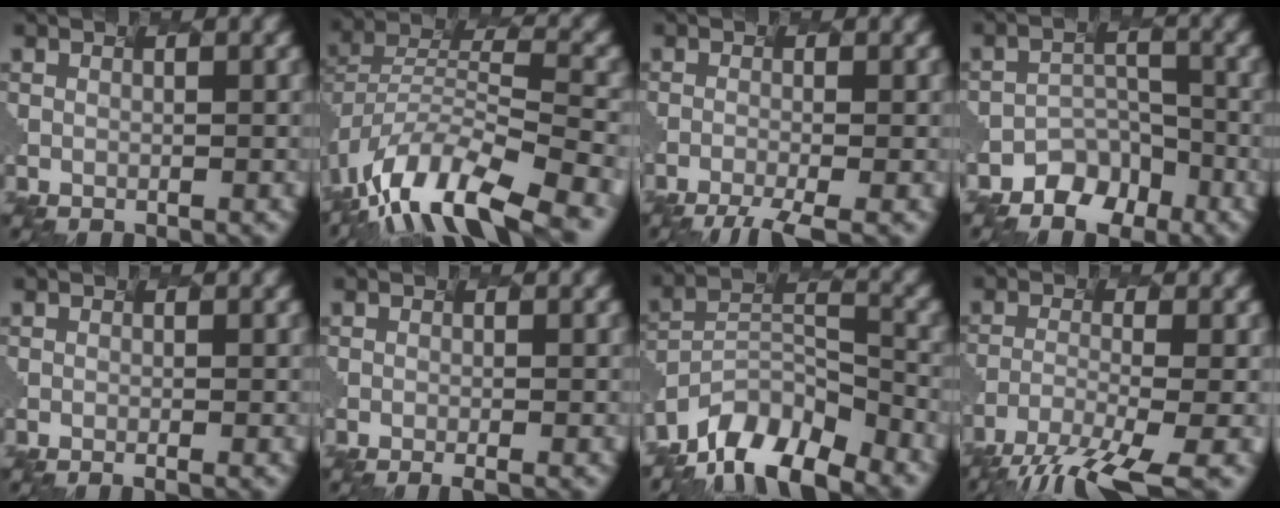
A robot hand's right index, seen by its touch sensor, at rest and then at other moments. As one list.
[{"total": 12.3, "force": [-9.9, 3.1, 6.6], "torque": [-0.167, -0.007, -0.147]}, {"total": 3.9, "force": [-3.2, -0.2, 2.1], "torque": [-0.034, -0.008, -0.031]}, {"total": 4.3, "force": [-4.1, 1.1, -0.6], "torque": [-0.007, -0.009, -0.047]}, {"total": 1.1, "force": [-0.4, 0.2, 1.0], "torque": [-0.002, 0.002, -0.007]}, {"total": 1.8, "force": [-1.0, 0.2, 1.5], "torque": [-0.008, -0.001, -0.002]}, {"total": 11.1, "force": [-10.2, 2.8, 3.2], "torque": [-0.087, -0.001, -0.148]}, {"total": 7.3, "force": [-6.1, 0.1, 4.0], "torque": [-0.086, -0.014, -0.091]}]